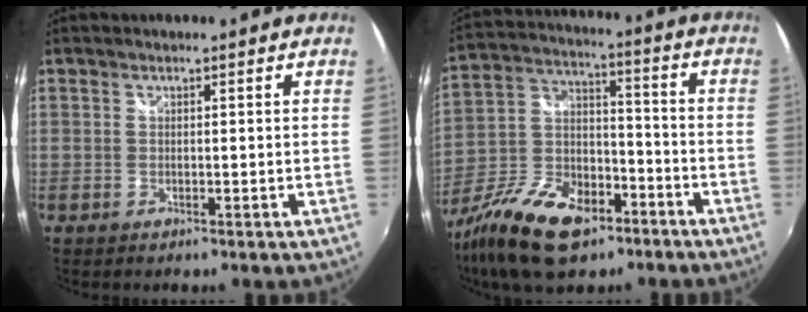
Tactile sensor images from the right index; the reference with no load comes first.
{"total": 21.1, "force": [-12.9, 10.6, 12.8], "torque": [-0.282, -0.018, -0.225]}